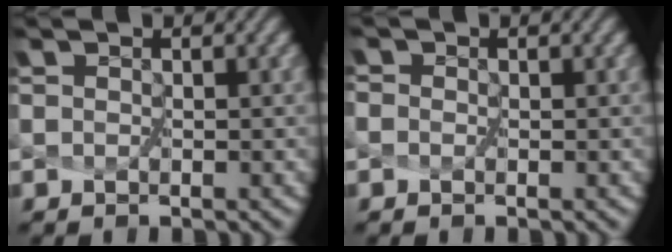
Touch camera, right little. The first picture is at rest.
{"total": 0.6, "force": [-0.3, 0.5, 0.2], "torque": [-0.003, 0.004, -0.005]}